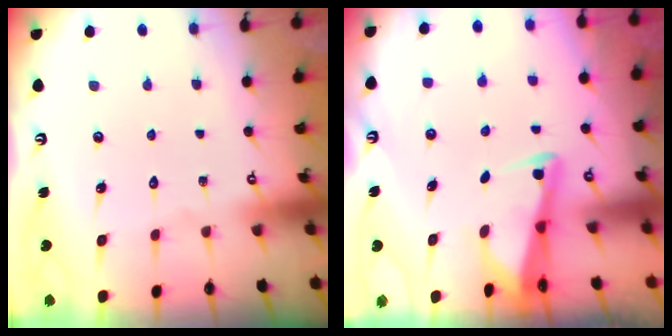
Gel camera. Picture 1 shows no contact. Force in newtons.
{"total": 2.8, "press": 2.8, "slide": 0.3}